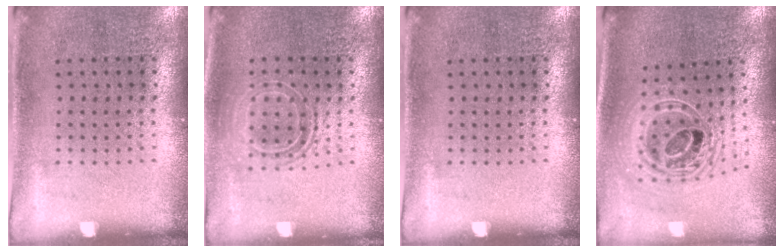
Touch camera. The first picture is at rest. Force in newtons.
{"total": 1.5, "press": 1.2, "slide": 0.9}
{"total": 0.0}
{"total": 2.3, "press": 1.8, "slide": 1.4}